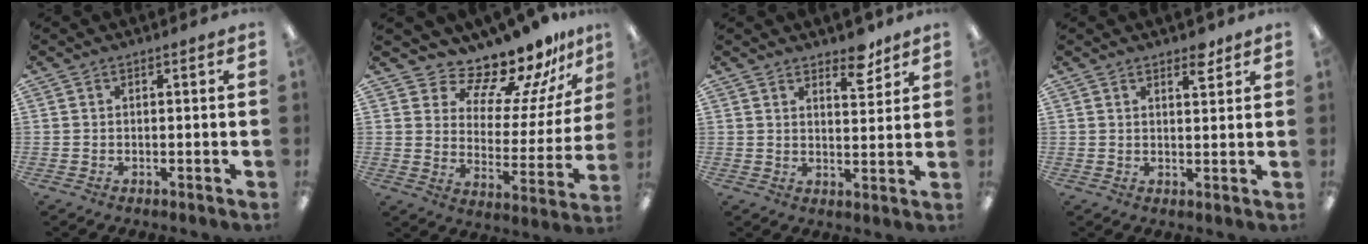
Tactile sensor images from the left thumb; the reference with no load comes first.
{"total": 12.8, "force": [12.1, 2.9, 2.7], "torque": [-0.058, -0.121, 0.209]}
{"total": 6.5, "force": [5.2, 2.6, 2.9], "torque": [-0.013, -0.039, 0.085]}
{"total": 3.8, "force": [3.1, 1.3, 1.7], "torque": [-0.007, -0.019, 0.049]}